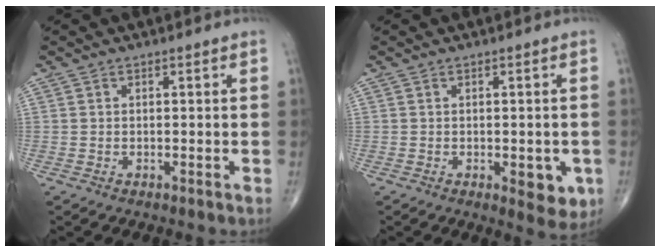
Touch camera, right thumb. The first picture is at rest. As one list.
[{"total": 5.5, "force": [-1.6, 2.5, 4.7], "torque": [-0.037, -0.007, -0.014]}]